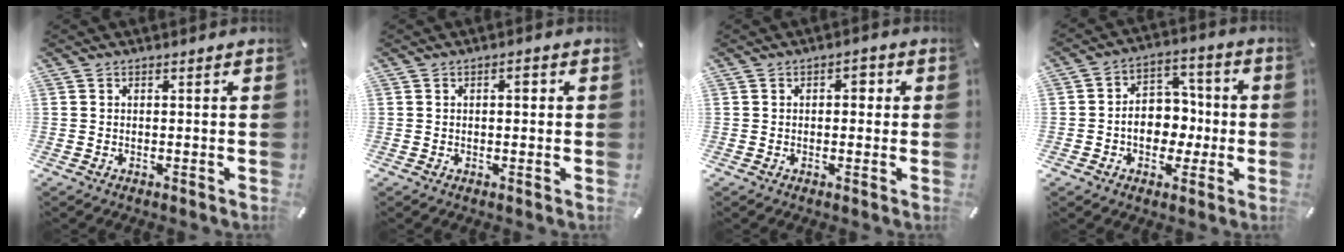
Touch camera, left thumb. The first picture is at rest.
{"total": 2.0, "force": [0.3, 1.1, 1.6], "torque": [-0.017, 0.002, -0.001]}
{"total": 2.6, "force": [0.0, 1.8, 1.9], "torque": [-0.022, 0.005, -0.008]}
{"total": 10.1, "force": [-1.7, 8.4, 5.3], "torque": [-0.084, 0.024, -0.026]}